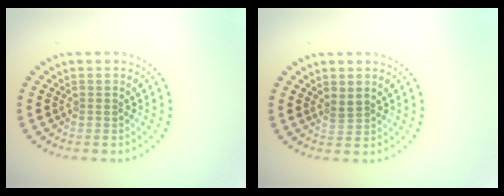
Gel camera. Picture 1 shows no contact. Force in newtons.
{"total": 1.1, "press": 0.9, "slide": 0.7}